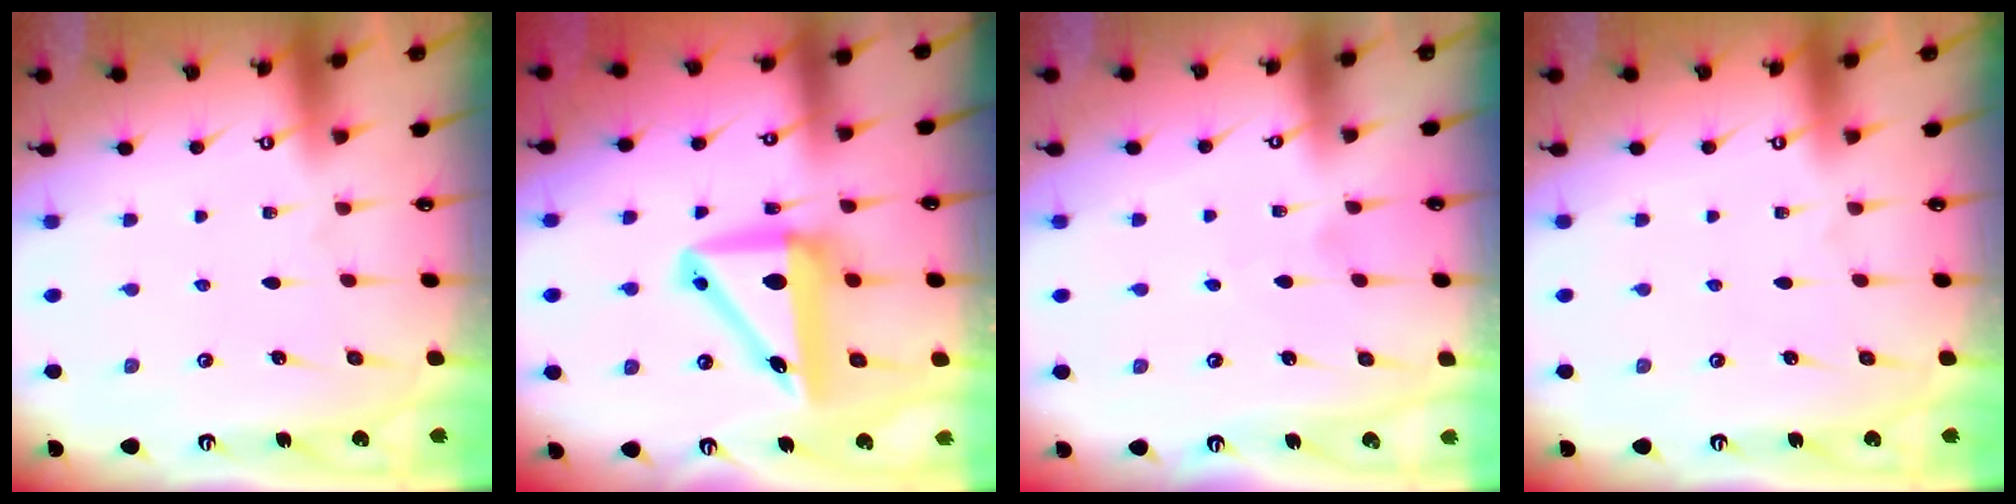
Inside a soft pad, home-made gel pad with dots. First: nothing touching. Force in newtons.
{"total": 11.6, "press": 11.0, "slide": 3.5}
{"total": 2.8, "press": 2.8, "slide": 0.1}
{"total": 0.0}